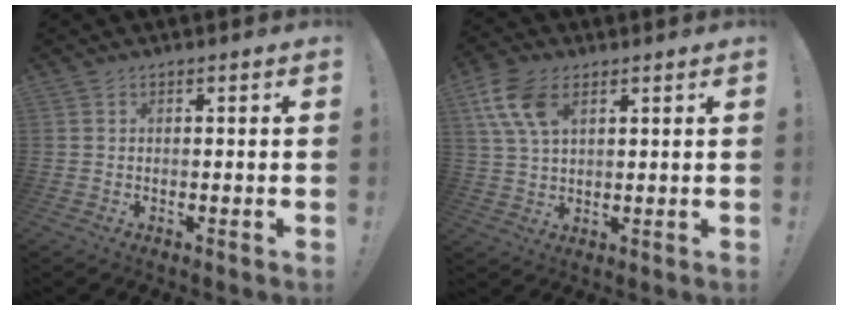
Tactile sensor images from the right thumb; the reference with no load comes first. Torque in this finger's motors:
{"motor_torque": [1.76, 1.13, 0.69, -0.25, 0.28]}